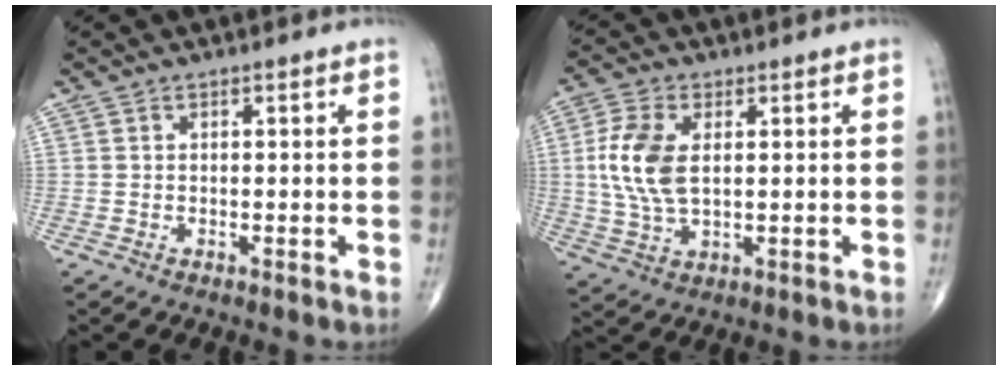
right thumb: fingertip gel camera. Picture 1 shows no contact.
{"total": 10.1, "force": [1.4, 5.5, 8.3], "torque": [-0.187, -0.003, 0.029]}